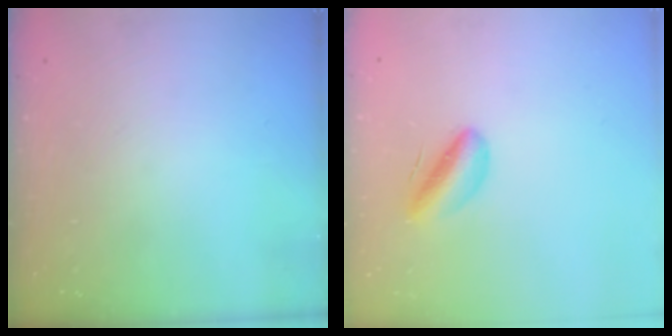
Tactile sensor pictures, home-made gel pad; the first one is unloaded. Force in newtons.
{"total": 8.1, "press": 7.7, "slide": 2.3}